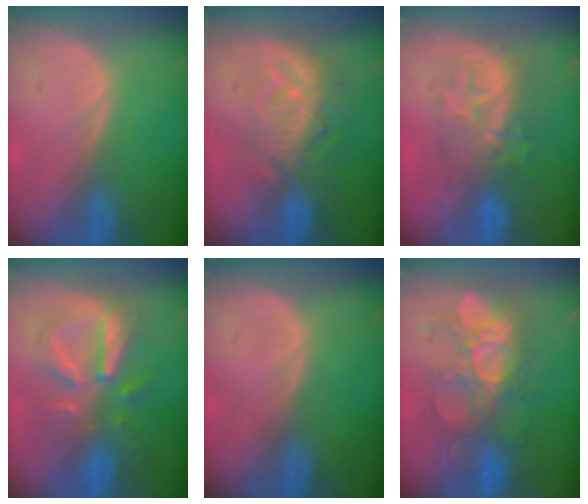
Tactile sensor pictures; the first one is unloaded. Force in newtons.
{"total": 9.3, "press": 8.1, "slide": 4.5}
{"total": 8.4, "press": 8.2, "slide": 2.0}
{"total": 8.0, "press": 8.0, "slide": 0.1}
{"total": 0.0}
{"total": 9.2, "press": 9.2, "slide": 0.5}